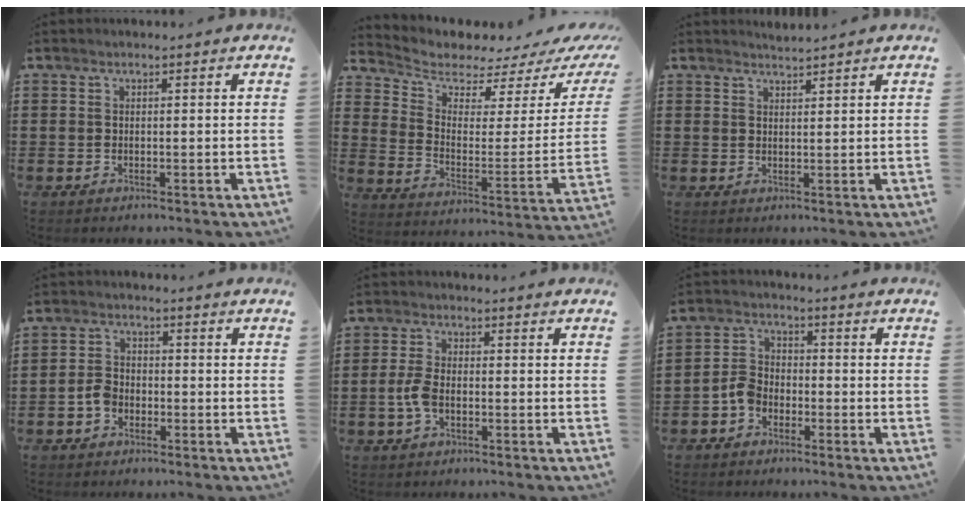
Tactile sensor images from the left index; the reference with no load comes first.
{"total": 4.2, "force": [3.8, 1.5, 0.5], "torque": [-0.044, -0.036, 0.064]}
{"total": 1.5, "force": [1.5, -0.3, 0.0], "torque": [-0.003, 0.001, 0.030]}
{"total": 3.1, "force": [-1.4, 2.1, 1.7], "torque": [-0.048, 0.001, -0.031]}
{"total": 4.2, "force": [-0.8, 2.1, 3.5], "torque": [-0.091, -0.005, -0.021]}
{"total": 3.8, "force": [-2.3, 2.5, 1.8], "torque": [-0.049, 0.008, -0.048]}